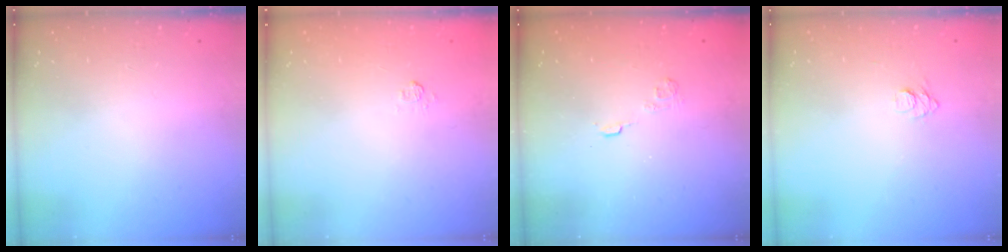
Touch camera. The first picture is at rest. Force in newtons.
{"total": 5.2, "press": 5.1, "slide": 1.2}
{"total": 2.7, "press": 2.3, "slide": 1.4}
{"total": 6.4, "press": 6.4, "slide": 0.7}